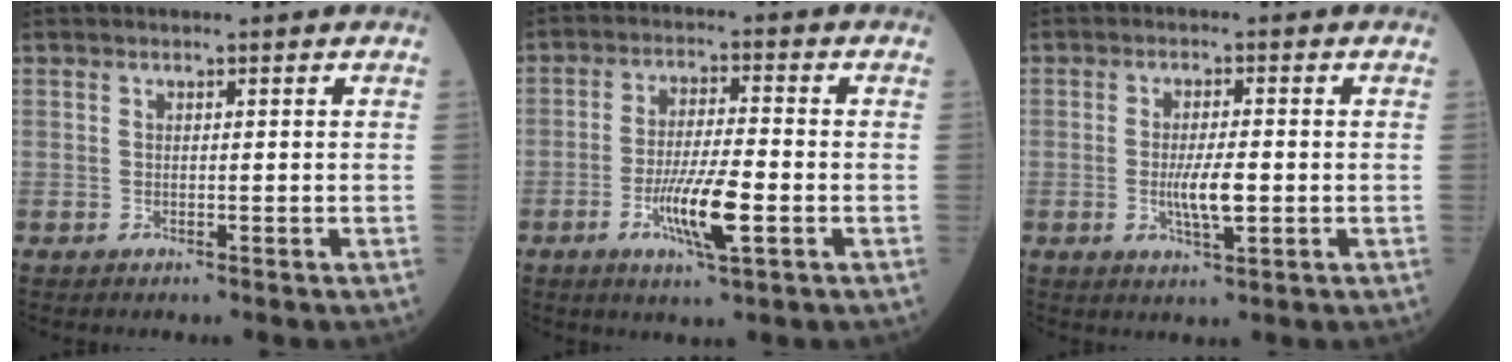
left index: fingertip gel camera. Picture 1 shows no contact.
{"total": 8.1, "force": [-2.9, 0.8, 7.5], "torque": [-0.146, -0.011, -0.053]}
{"total": 4.7, "force": [-0.8, 0.9, 4.6], "torque": [-0.092, -0.006, -0.013]}